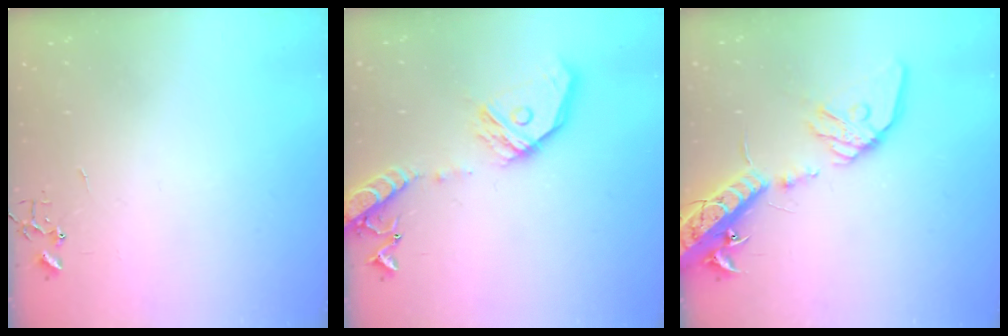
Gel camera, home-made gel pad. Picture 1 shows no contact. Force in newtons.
{"total": 18.2, "press": 17.9, "slide": 3.1}
{"total": 19.7, "press": 19.2, "slide": 4.1}